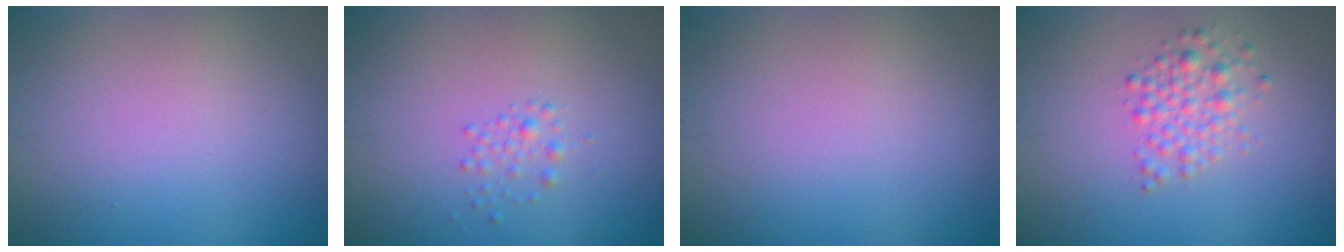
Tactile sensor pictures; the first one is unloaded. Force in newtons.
{"total": 1.1, "press": 1.1, "slide": 0.1}
{"total": 0.0}
{"total": 2.5, "press": 2.5, "slide": 0.1}